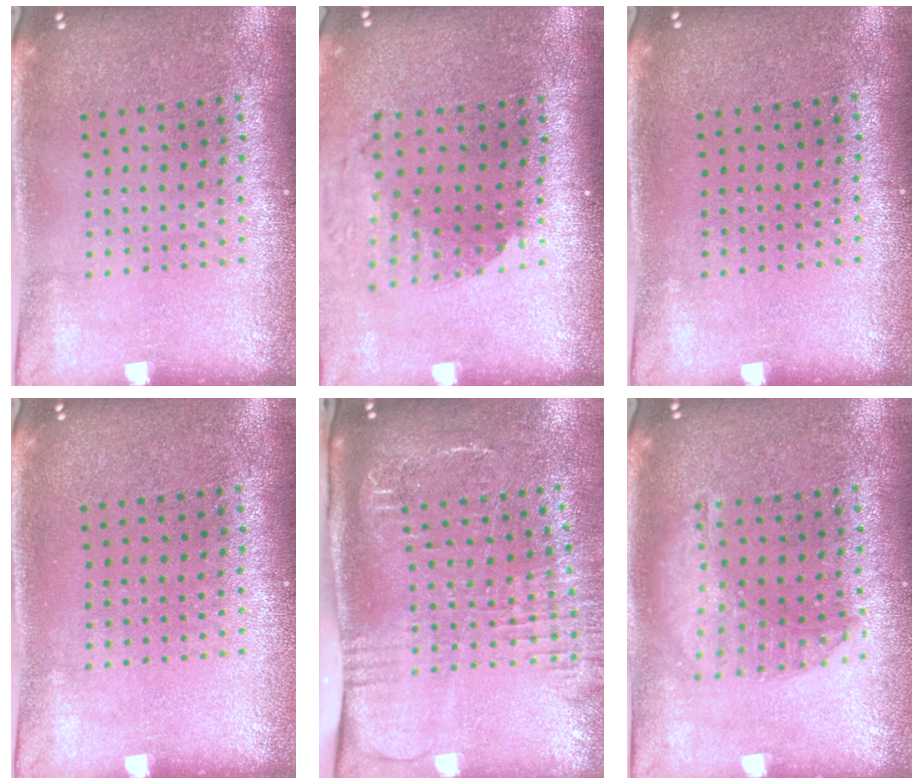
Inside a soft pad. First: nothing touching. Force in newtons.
{"total": 1.8, "press": 1.5, "slide": 1.1}
{"total": 0.0}
{"total": 0.0}
{"total": 2.6, "press": 2.0, "slide": 1.7}
{"total": 1.3, "press": 1.3, "slide": 0.4}